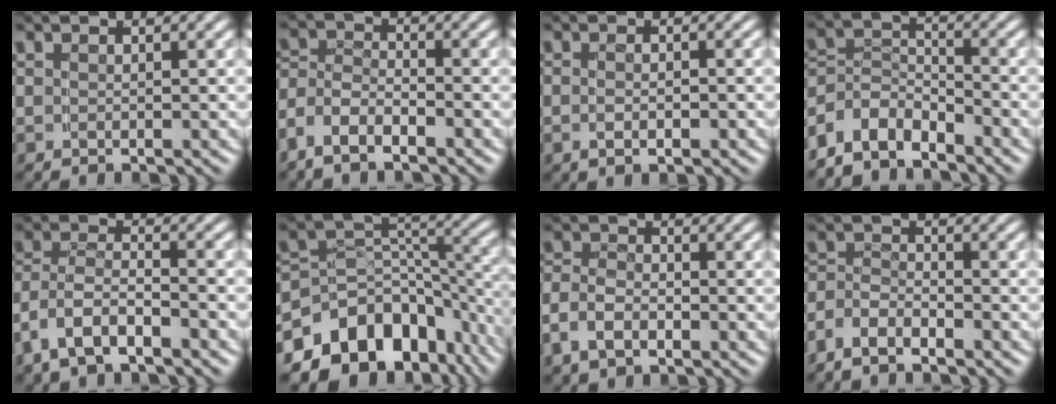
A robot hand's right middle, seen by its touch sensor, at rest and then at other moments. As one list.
[{"total": 4.5, "force": [-2.3, 3.2, 2.0], "torque": [-0.057, -0.018, -0.042]}, {"total": 1.4, "force": [-0.8, 0.2, 1.1], "torque": [-0.024, -0.005, -0.010]}, {"total": 6.6, "force": [-3.4, 4.9, 2.9], "torque": [-0.076, -0.033, -0.053]}, {"total": 5.3, "force": [-2.5, 3.8, 2.7], "torque": [-0.083, -0.027, -0.038]}, {"total": 15.8, "force": [-7.9, 11.0, 8.1], "torque": [-0.148, -0.046, -0.114]}, {"total": 3.7, "force": [-1.4, 2.6, 2.2], "torque": [-0.059, -0.016, -0.020]}, {"total": 3.3, "force": [-2.3, 2.0, 1.4], "torque": [-0.038, -0.012, -0.041]}]